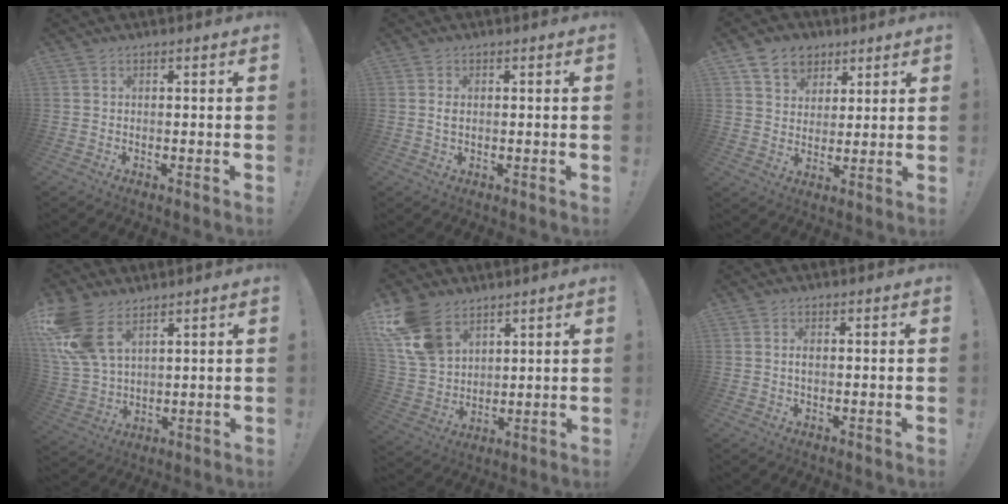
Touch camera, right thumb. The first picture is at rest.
{"total": 1.5, "force": [0.1, 0.9, 1.2], "torque": [-0.018, 0.001, -0.001]}
{"total": 9.5, "force": [5.2, 7.5, 2.7], "torque": [-0.037, -0.029, 0.103]}
{"total": 13.7, "force": [7.4, 7.8, 8.4], "torque": [-0.182, -0.029, 0.147]}
{"total": 14.8, "force": [8.7, 9.6, 7.1], "torque": [-0.144, -0.042, 0.176]}
{"total": 1.3, "force": [-0.1, 0.5, 1.2], "torque": [-0.019, 0.001, -0.003]}